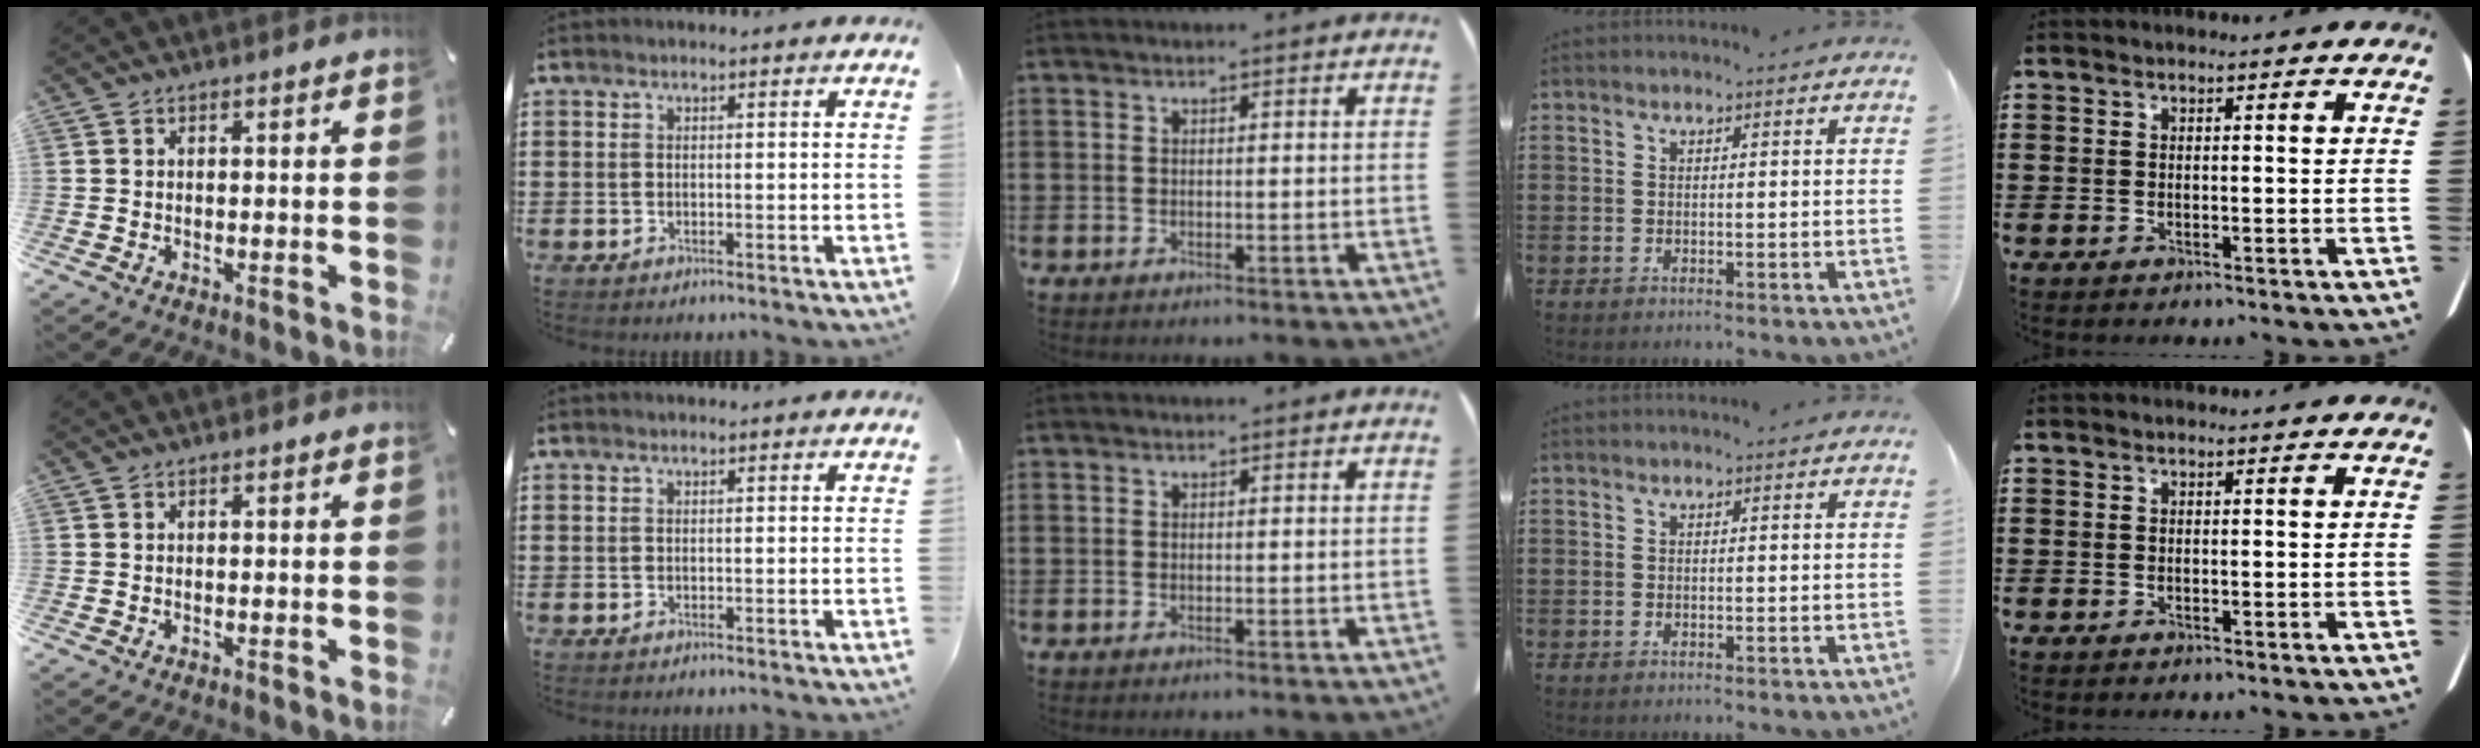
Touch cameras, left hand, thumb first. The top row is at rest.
{}